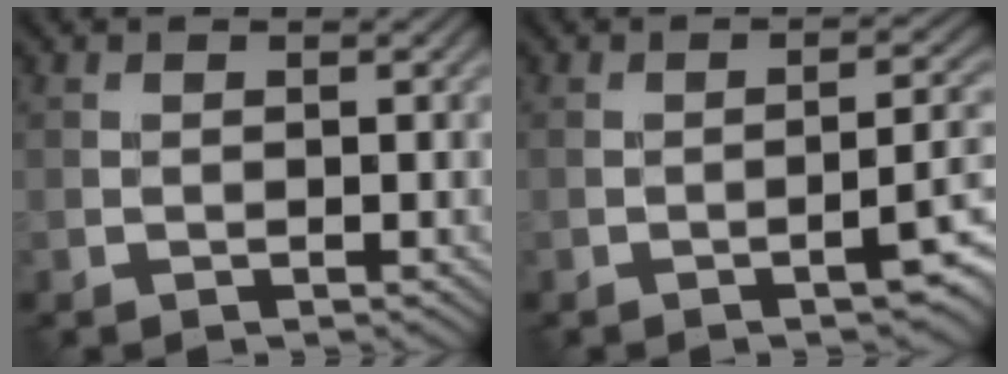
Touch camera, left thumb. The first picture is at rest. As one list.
[{"total": 5.8, "force": [-2.7, 1.4, 5.0], "torque": [-0.064, 0.004, -0.039]}]